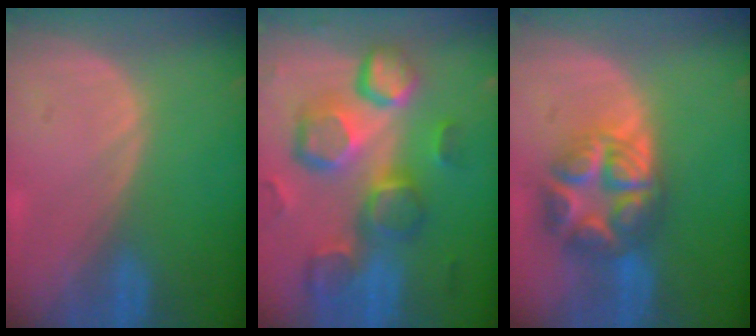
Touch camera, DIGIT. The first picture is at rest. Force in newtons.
{"total": 13.0, "press": 11.4, "slide": 6.4}
{"total": 9.0, "press": 9.0, "slide": 0.5}